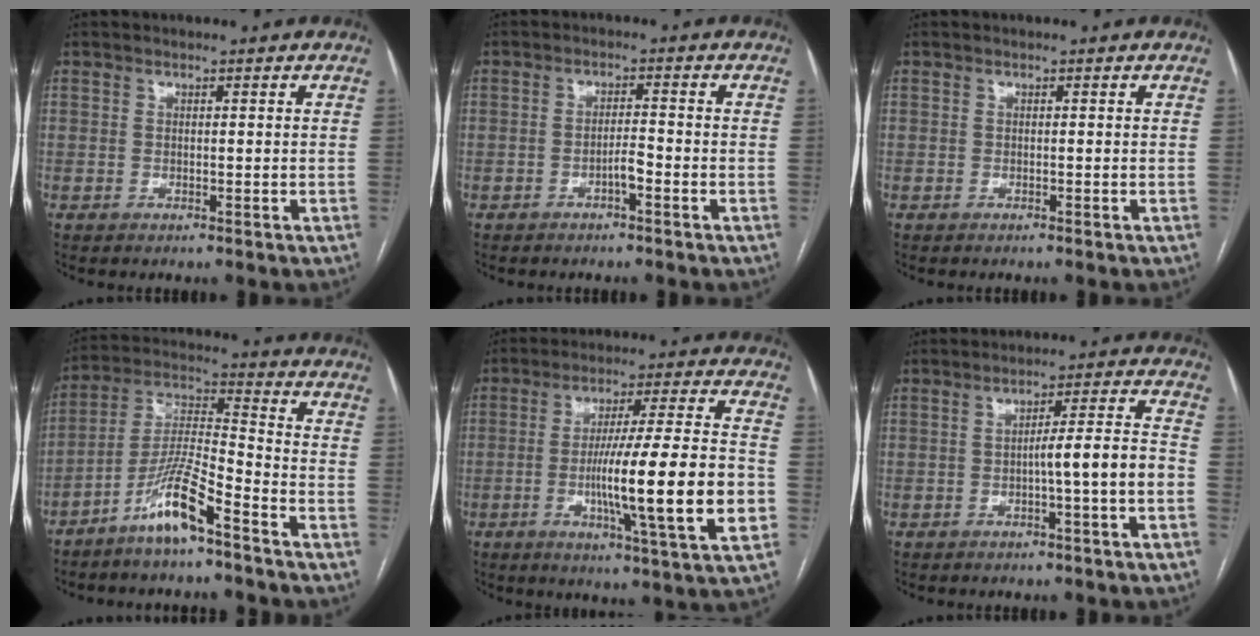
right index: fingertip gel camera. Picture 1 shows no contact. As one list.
[{"total": 2.3, "force": [-1.2, 0.3, 1.9], "torque": [-0.030, 0.002, -0.022]}, {"total": 0.0}, {"total": 10.1, "force": [-6.6, 0.7, 7.5], "torque": [-0.158, -0.006, -0.132]}, {"total": 18.3, "force": [-3.9, 0.1, 17.9], "torque": [-0.271, -0.004, -0.062]}, {"total": 6.9, "force": [-2.2, -0.4, 6.5], "torque": [-0.093, 0.020, -0.030]}]